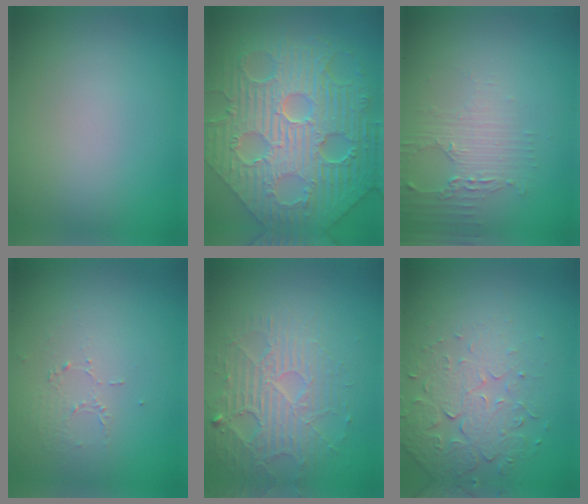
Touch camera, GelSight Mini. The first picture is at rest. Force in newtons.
{"total": 11.5, "press": 7.9, "slide": 8.4}
{"total": 2.2, "press": 2.1, "slide": 0.6}
{"total": 1.0, "press": 0.5, "slide": 0.9}
{"total": 4.0, "press": 3.6, "slide": 1.7}
{"total": 5.0, "press": 3.4, "slide": 3.6}